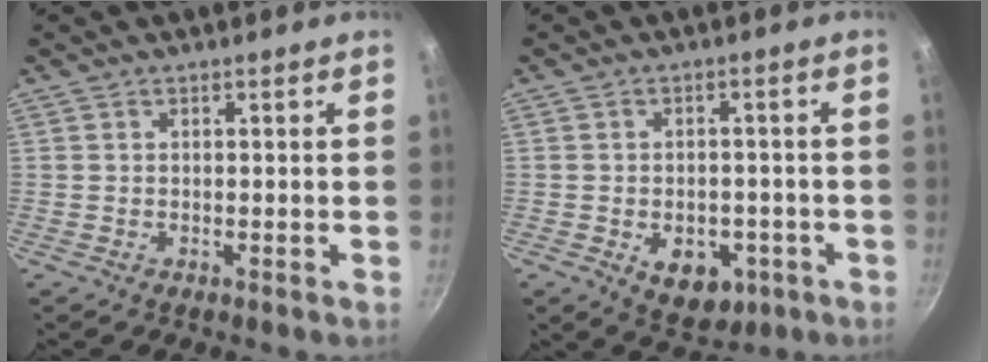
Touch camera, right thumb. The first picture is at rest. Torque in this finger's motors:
{"motor_torque": [-0.12, 0.37, -0.24, 0.22, -0.01]}